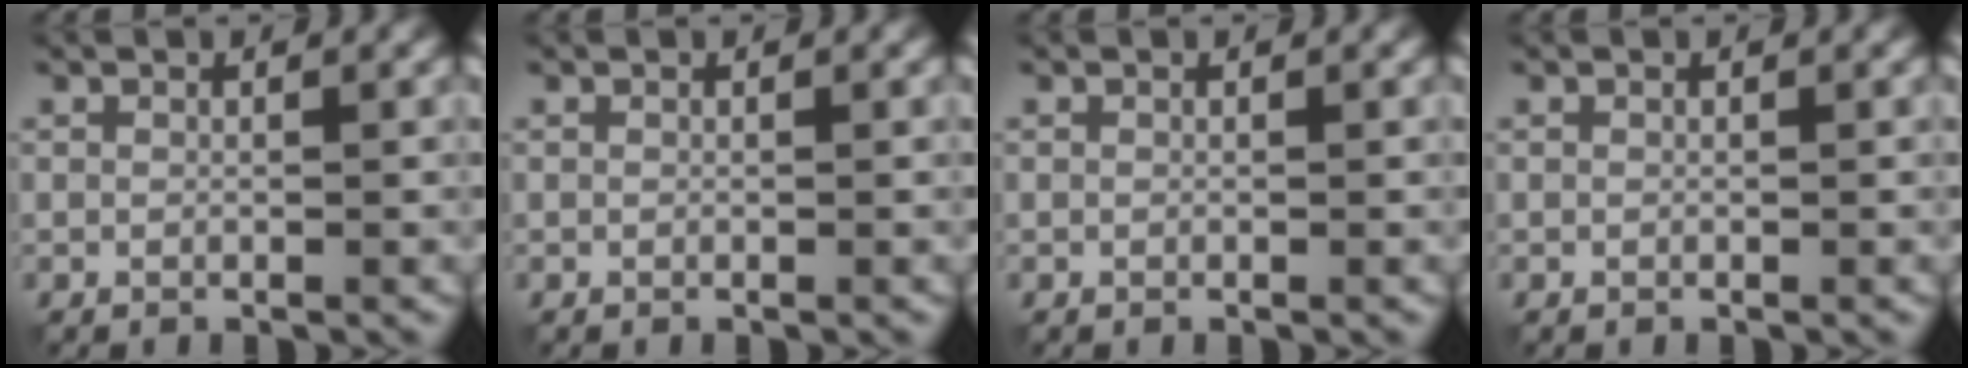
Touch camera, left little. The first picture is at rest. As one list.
[{"total": 0.0}, {"total": 0.0}, {"total": 0.0}]